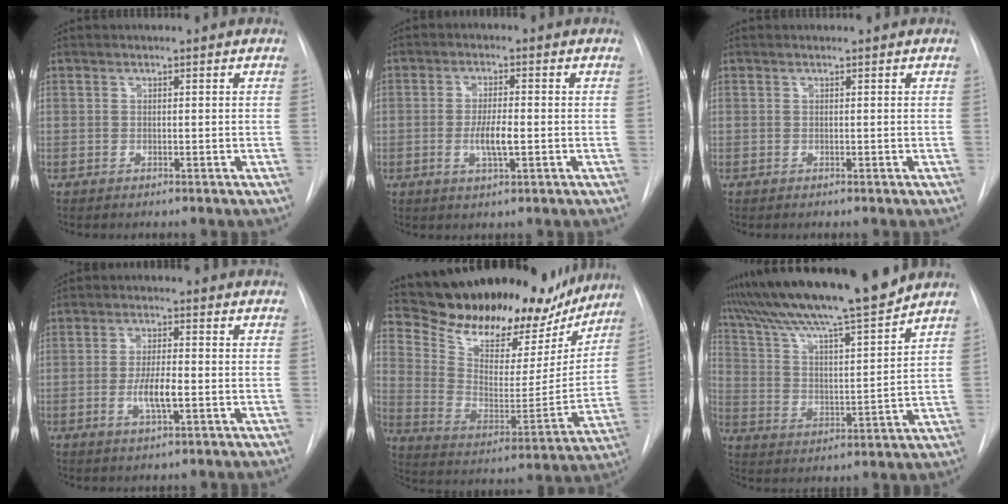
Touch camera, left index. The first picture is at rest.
{"total": 4.7, "force": [-1.0, 0.9, 4.4], "torque": [-0.086, -0.005, -0.017]}
{"total": 0.0}
{"total": 5.1, "force": [-1.3, 1.1, 4.9], "torque": [-0.095, -0.004, -0.022]}
{"total": 25.0, "force": [21.9, 8.7, 8.2], "torque": [-0.136, -0.024, 0.314]}
{"total": 16.7, "force": [14.9, -0.6, 7.6], "torque": [-0.132, -0.008, 0.248]}